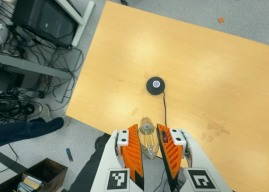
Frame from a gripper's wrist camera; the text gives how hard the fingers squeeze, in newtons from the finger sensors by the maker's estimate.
{"total": 13.2, "left": 13.5, "right": 12.9}